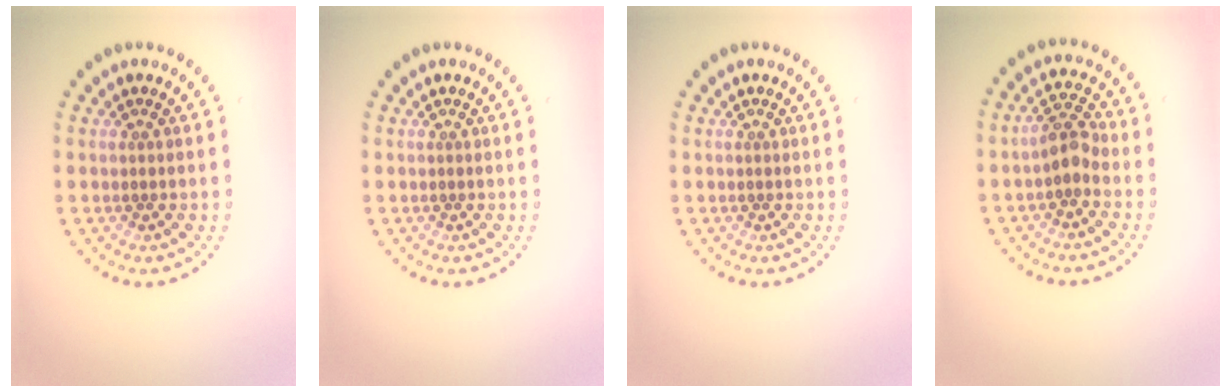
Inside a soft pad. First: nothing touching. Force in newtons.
{"total": 0.0}
{"total": 0.0}
{"total": 2.5, "press": 2.3, "slide": 1.0}